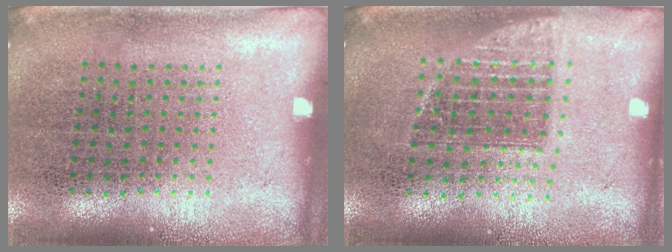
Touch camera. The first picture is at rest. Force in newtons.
{"total": 1.3, "press": 1.1, "slide": 0.7}